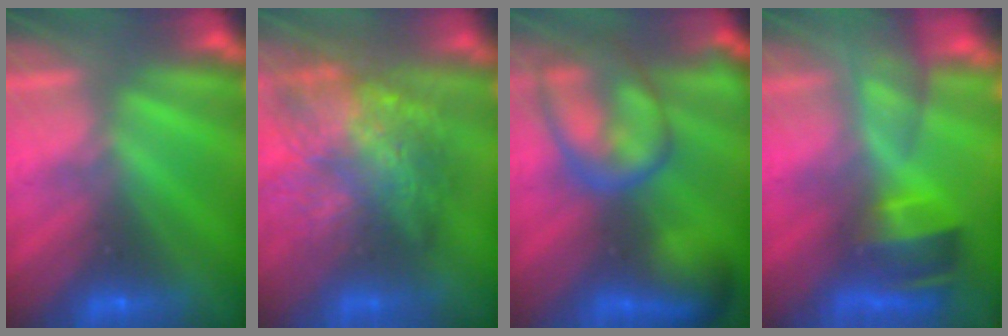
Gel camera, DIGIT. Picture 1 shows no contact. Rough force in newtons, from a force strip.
{"total": 11.3}
{"total": 7.0}
{"total": 9.3}